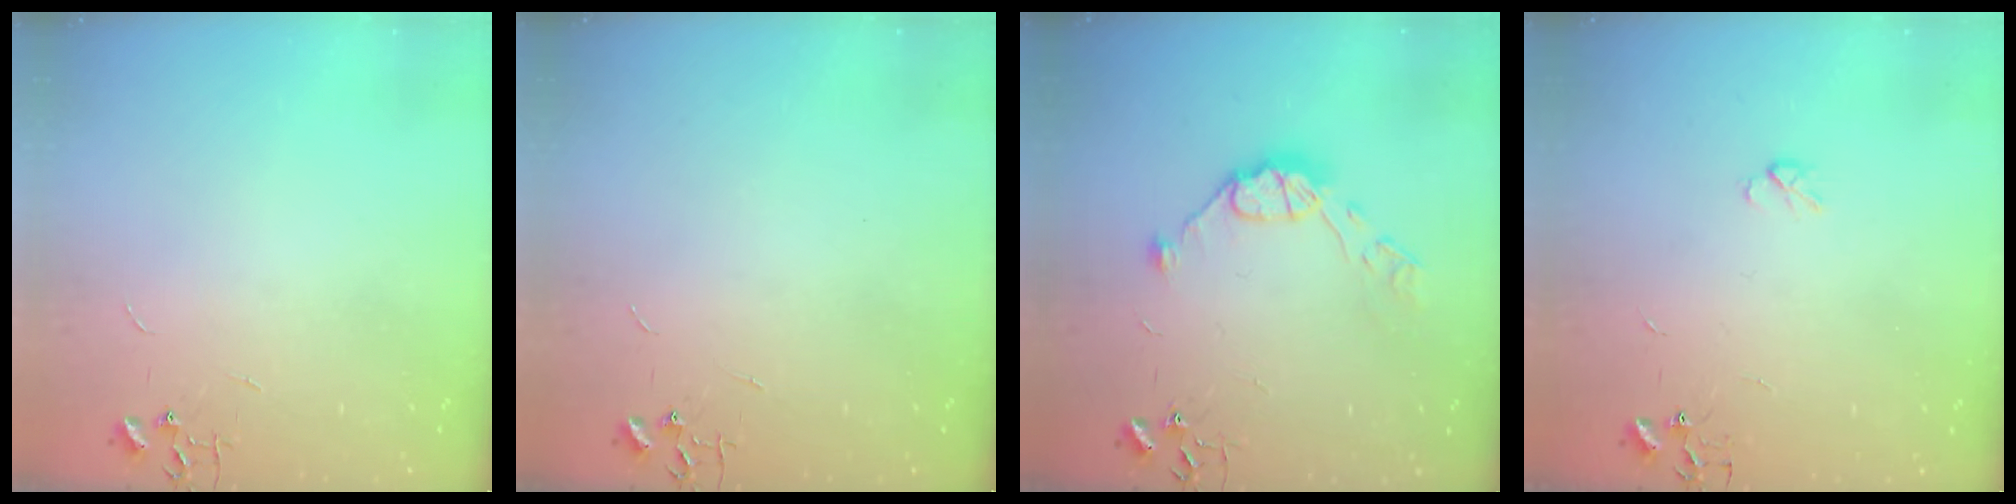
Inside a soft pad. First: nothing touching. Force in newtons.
{"total": 0.0}
{"total": 10.5, "press": 10.5, "slide": 0.7}
{"total": 4.0, "press": 3.9, "slide": 0.7}